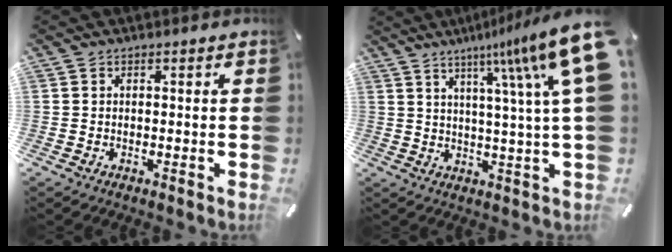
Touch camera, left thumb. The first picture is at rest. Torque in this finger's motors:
{"motor_torque": [2.52, 2.48, 1.42, -1.35, 0.51]}